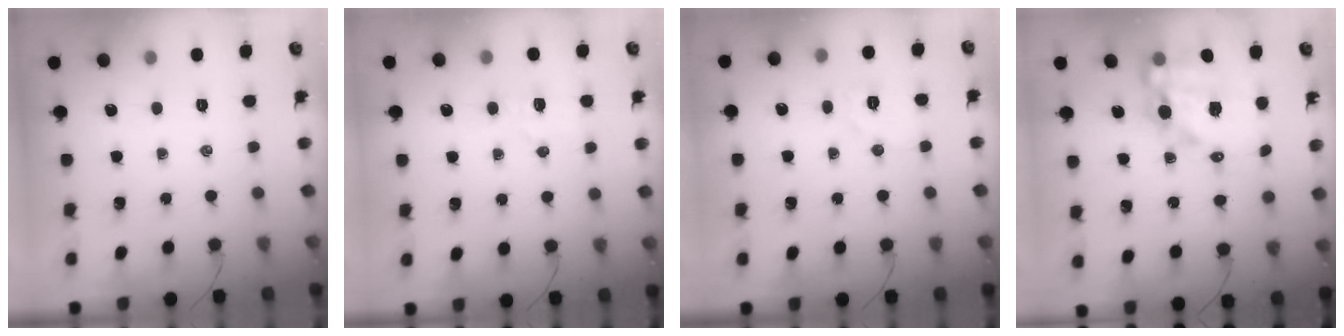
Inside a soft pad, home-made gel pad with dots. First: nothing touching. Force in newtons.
{"total": 4.5, "press": 4.3, "slide": 1.3}
{"total": 6.1, "press": 6.0, "slide": 1.1}
{"total": 13.8, "press": 13.4, "slide": 3.3}